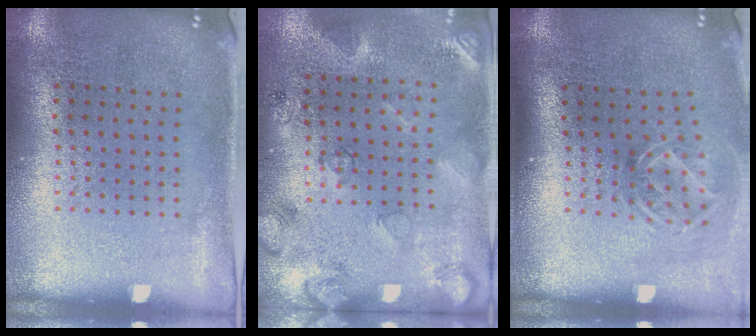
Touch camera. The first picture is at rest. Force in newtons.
{"total": 2.2, "press": 1.9, "slide": 1.1}
{"total": 1.8, "press": 1.3, "slide": 1.2}